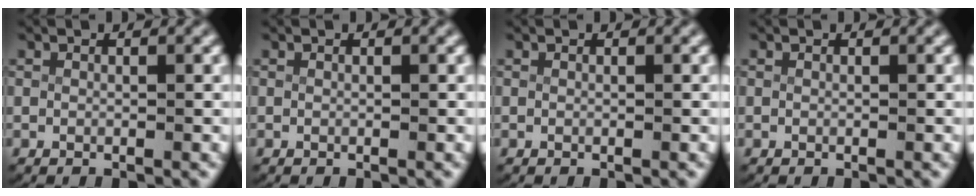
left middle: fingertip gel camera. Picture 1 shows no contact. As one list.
[{"total": 0.0}, {"total": 0.0}, {"total": 0.0}]